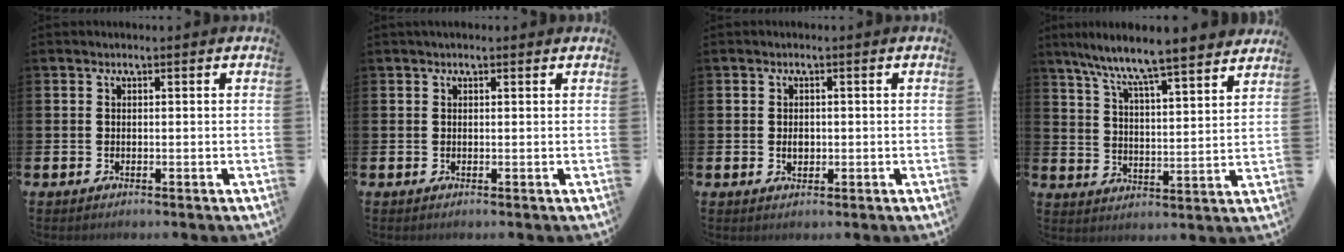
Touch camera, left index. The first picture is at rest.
{"total": 0.7, "force": [0.6, 0.2, 0.3], "torque": [0.005, -0.001, 0.007]}
{"total": 1.6, "force": [0.0, 1.1, 1.1], "torque": [-0.013, 0.004, -0.004]}
{"total": 8.3, "force": [7.9, -0.4, 2.5], "torque": [-0.082, -0.060, 0.134]}